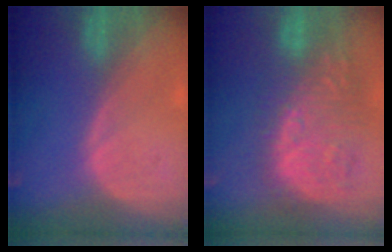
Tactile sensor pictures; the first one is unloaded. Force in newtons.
{"total": 11.8, "press": 11.1, "slide": 4.0}